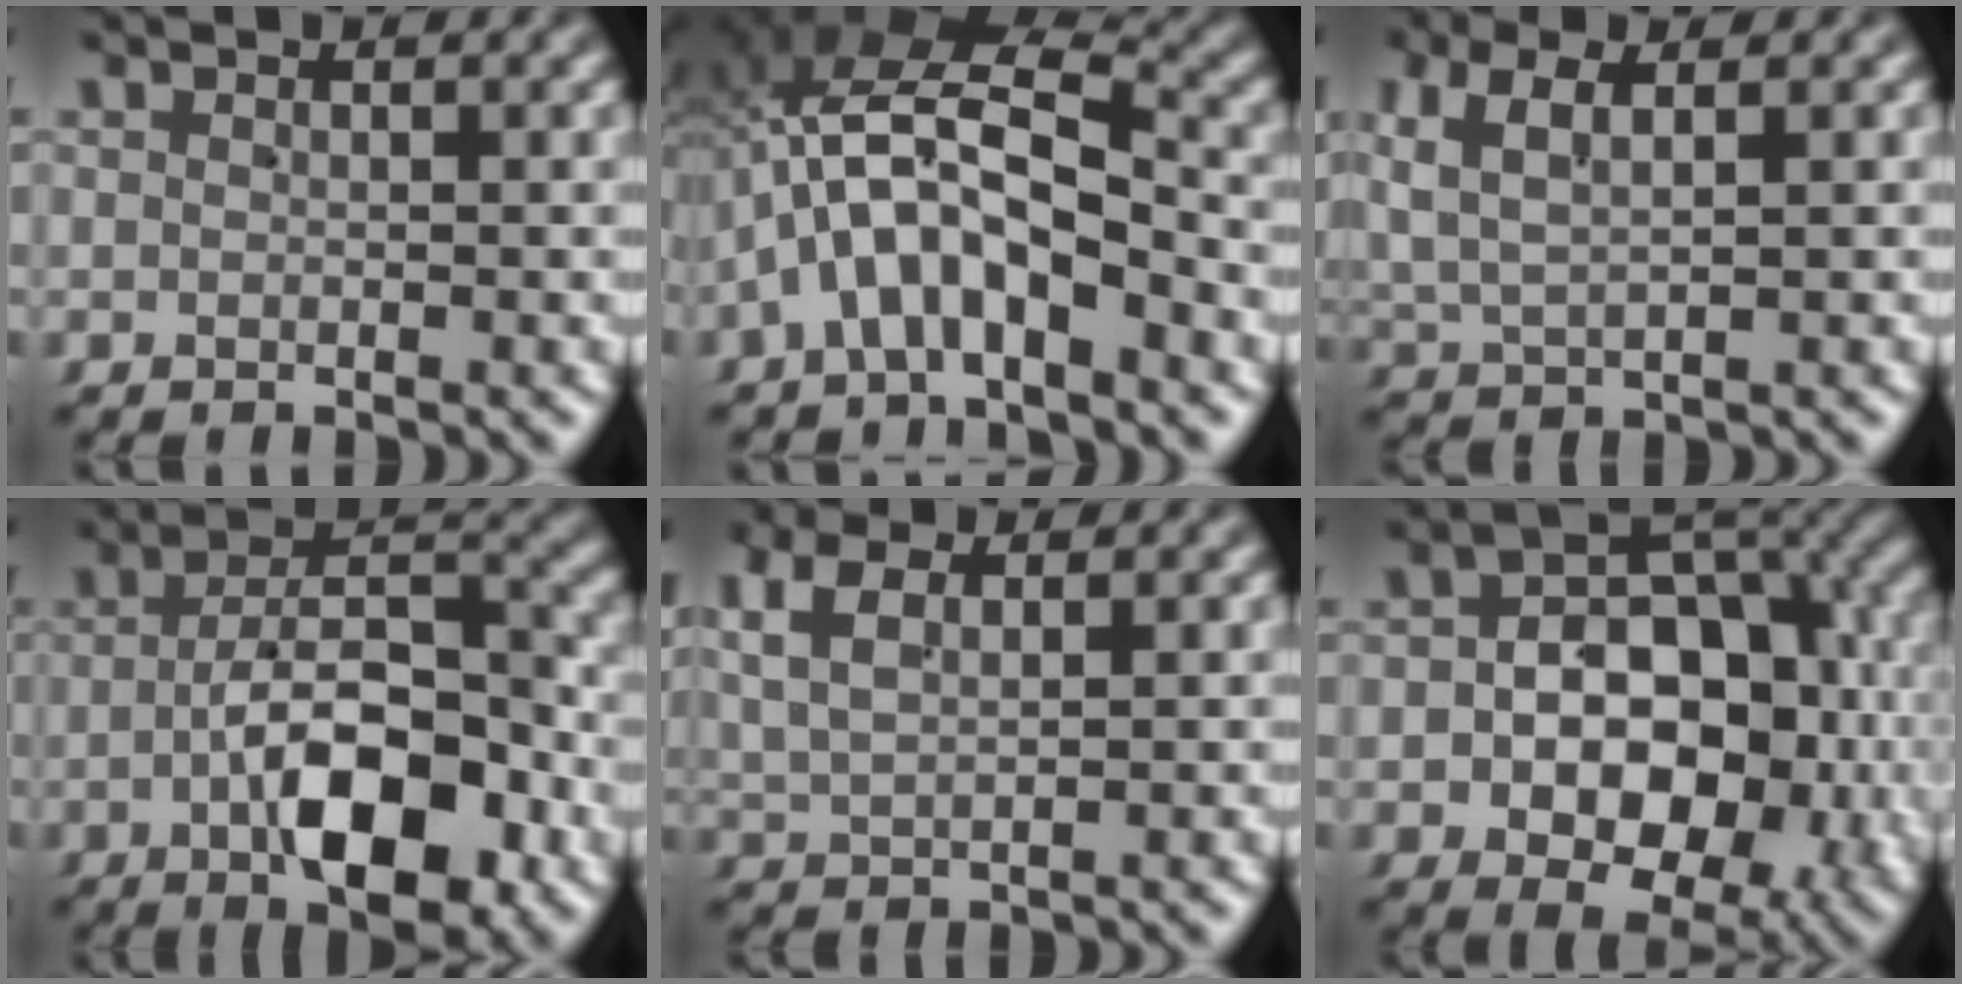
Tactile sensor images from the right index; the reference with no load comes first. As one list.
[{"total": 9.2, "force": [1.0, 6.2, 6.7], "torque": [-0.144, -0.001, 0.002]}, {"total": 4.4, "force": [1.6, 2.8, 2.9], "torque": [-0.081, -0.002, 0.033]}, {"total": 9.1, "force": [-2.8, 4.0, 7.7], "torque": [-0.110, 0.001, -0.046]}, {"total": 4.0, "force": [2.1, 2.6, 2.3], "torque": [-0.066, 0.003, 0.040]}, {"total": 11.8, "force": [-1.8, 8.5, 8.0], "torque": [-0.127, -0.030, -0.017]}]